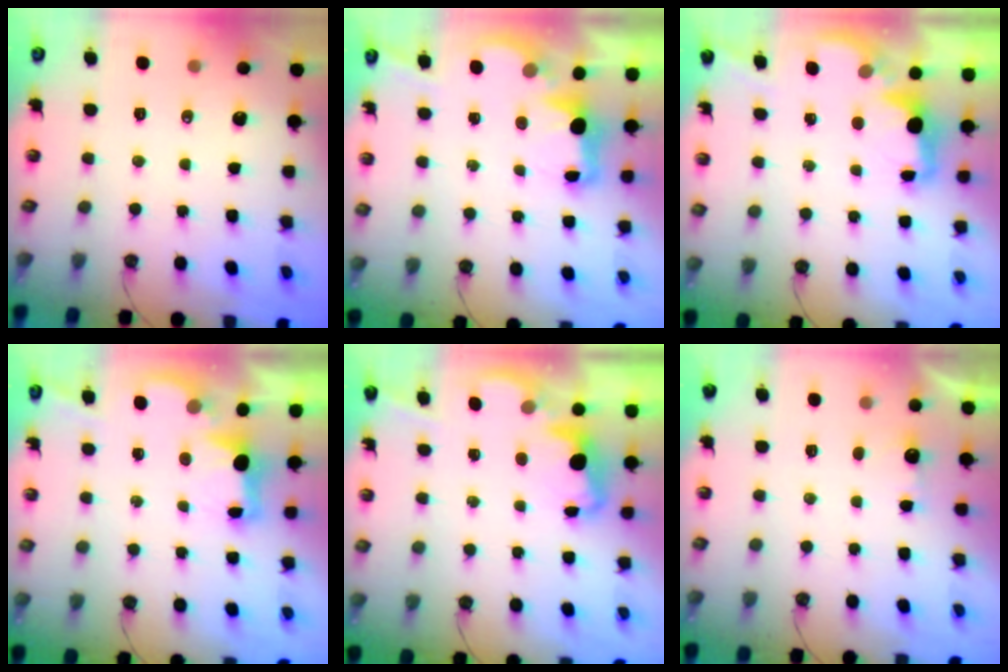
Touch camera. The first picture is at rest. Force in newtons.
{"total": 2.9, "press": 2.8, "slide": 0.6}
{"total": 2.6, "press": 2.5, "slide": 0.8}
{"total": 2.4, "press": 2.3, "slide": 0.7}
{"total": 2.4, "press": 2.3, "slide": 0.6}
{"total": 1.0, "press": 0.7, "slide": 0.6}